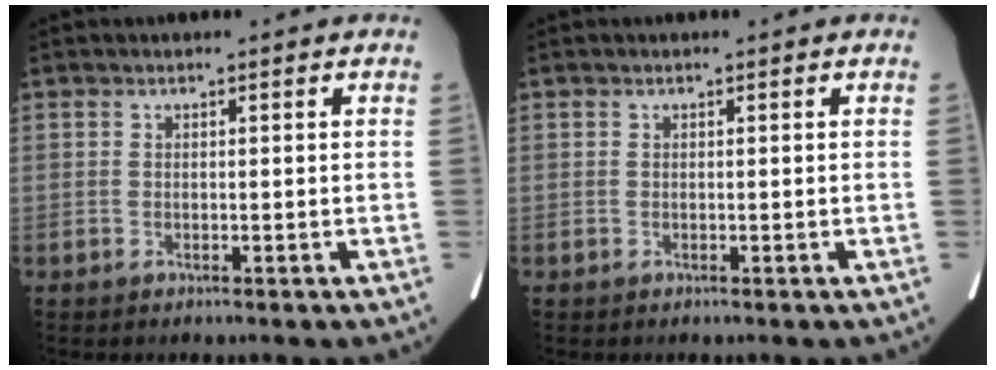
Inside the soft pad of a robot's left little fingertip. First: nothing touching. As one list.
[{"total": 0.0}]